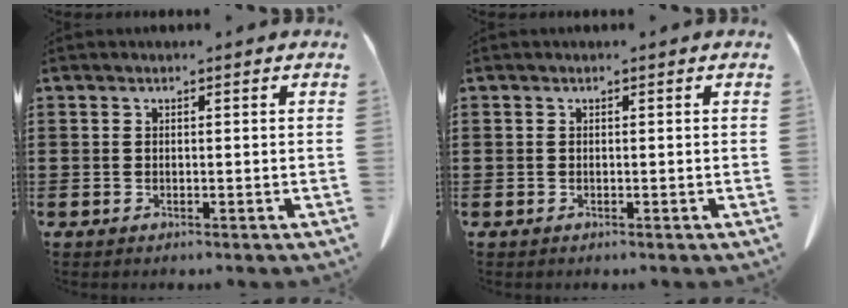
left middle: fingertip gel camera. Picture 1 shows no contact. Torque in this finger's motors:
{"motor_torque": [0.86, -1.27, -0.03, 0.02]}